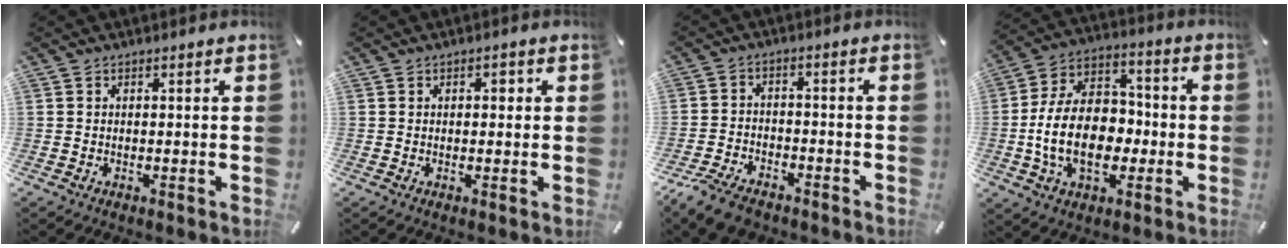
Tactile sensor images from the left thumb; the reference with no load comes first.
{"total": 1.8, "force": [0.2, 1.3, 1.2], "torque": [-0.018, 0.004, -0.001]}
{"total": 6.7, "force": [-5.3, 3.3, 2.5], "torque": [-0.058, 0.024, -0.104]}
{"total": 17.3, "force": [-3.5, 12.0, 12.0], "torque": [-0.249, 0.013, -0.067]}